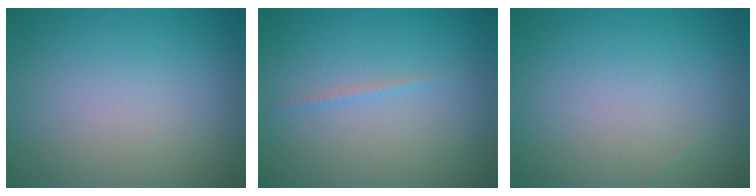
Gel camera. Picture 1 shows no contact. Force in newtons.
{"total": 0.5, "press": 0.5, "slide": 0.1}
{"total": 0.0}